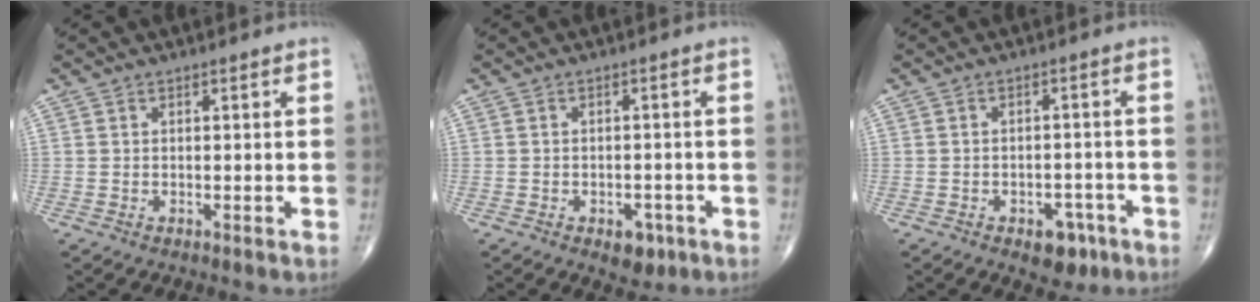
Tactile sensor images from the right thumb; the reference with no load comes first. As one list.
[{"total": 4.4, "force": [-2.2, 2.7, 2.7], "torque": [-0.015, 0.011, -0.023]}, {"total": 5.7, "force": [-3.1, 3.5, 3.2], "torque": [-0.017, 0.022, -0.038]}]